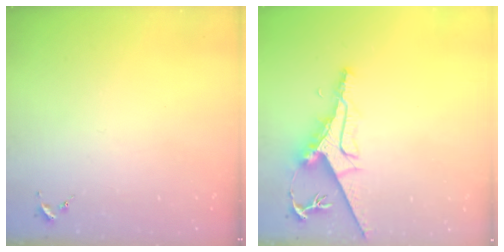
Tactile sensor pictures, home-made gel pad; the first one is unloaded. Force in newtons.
{"total": 9.8, "press": 9.7, "slide": 1.1}